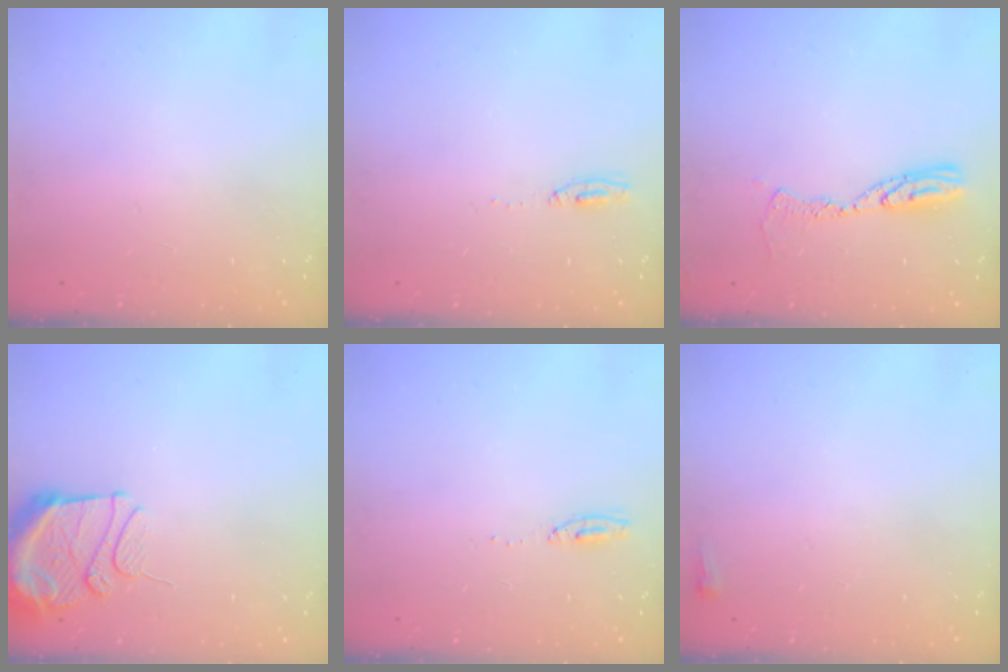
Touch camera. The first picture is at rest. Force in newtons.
{"total": 8.0, "press": 4.1, "slide": 6.9}
{"total": 9.3, "press": 9.3, "slide": 0.9}
{"total": 11.2, "press": 11.1, "slide": 1.0}
{"total": 3.7, "press": 3.5, "slide": 1.1}
{"total": 2.1, "press": 2.0, "slide": 0.5}